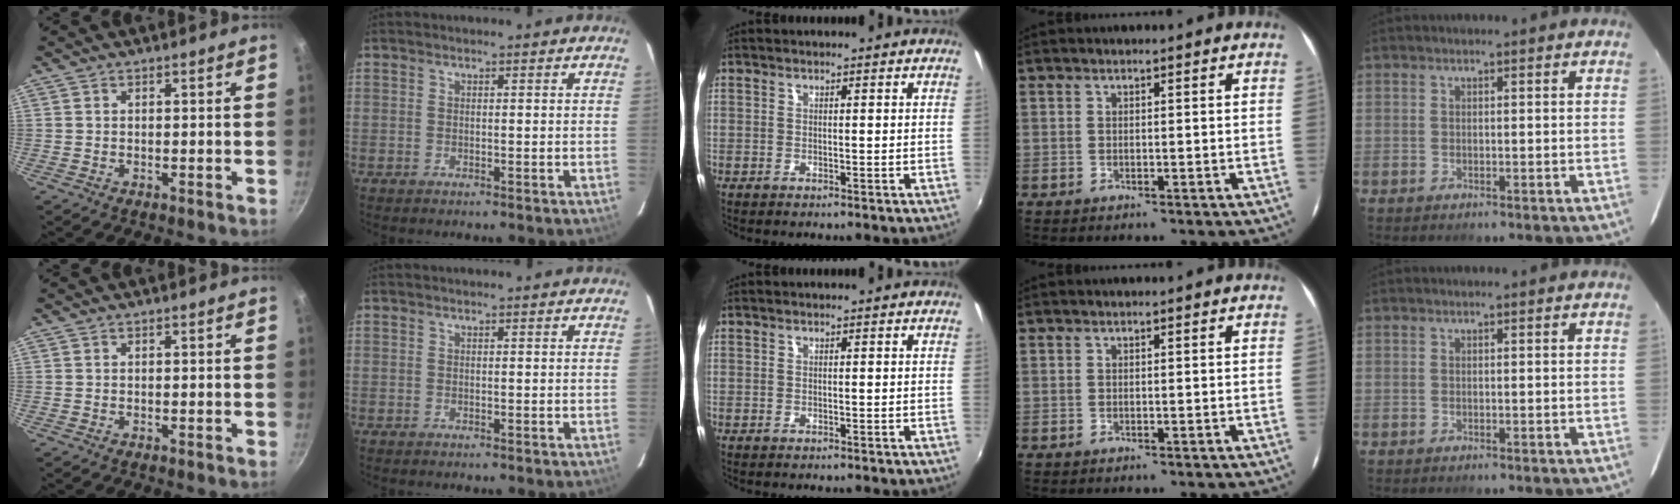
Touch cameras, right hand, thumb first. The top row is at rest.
{}